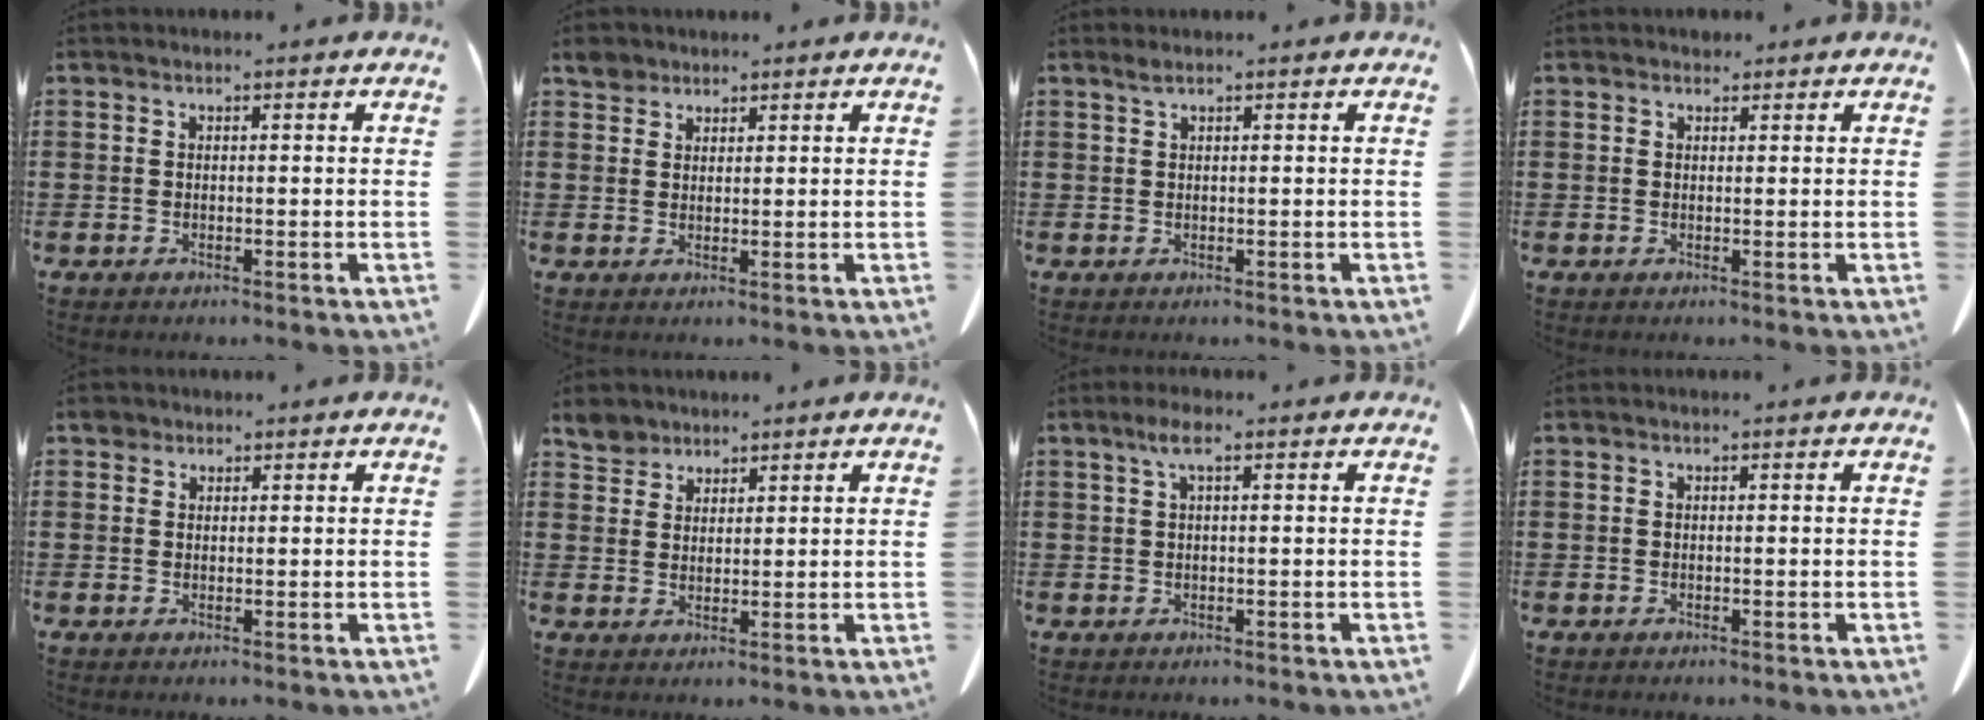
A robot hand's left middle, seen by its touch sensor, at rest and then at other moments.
{"total": 2.4, "force": [2.0, 1.2, 0.4], "torque": [-0.016, 0.004, 0.041]}
{"total": 0.9, "force": [0.6, 0.0, 0.7], "torque": [-0.016, -0.002, 0.012]}
{"total": 1.1, "force": [0.9, 0.6, 0.2], "torque": [0.002, -0.001, 0.017]}
{"total": 1.5, "force": [1.2, 0.9, 0.3], "torque": [-0.010, 0.002, 0.025]}
{"total": 3.7, "force": [3.2, 1.8, 0.6], "torque": [-0.025, 0.001, 0.062]}
{"total": 2.5, "force": [0.9, 0.5, 2.3], "torque": [-0.047, 0.004, 0.014]}
{"total": 0.0}